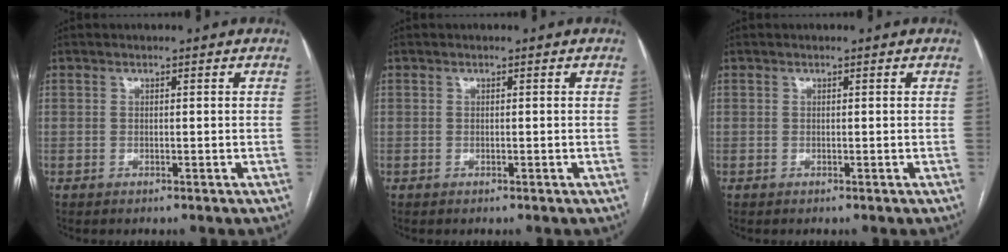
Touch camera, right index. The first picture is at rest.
{"total": 0.0}
{"total": 0.0}